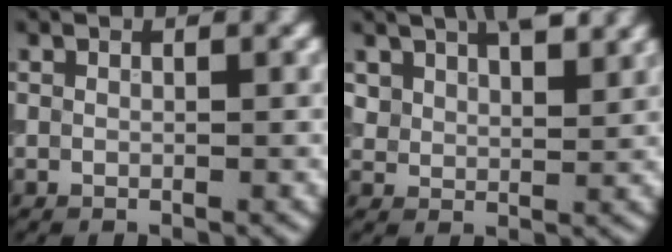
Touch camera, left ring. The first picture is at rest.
{"total": 5.2, "force": [3.9, 2.5, 2.5], "torque": [-0.046, 0.009, 0.062]}